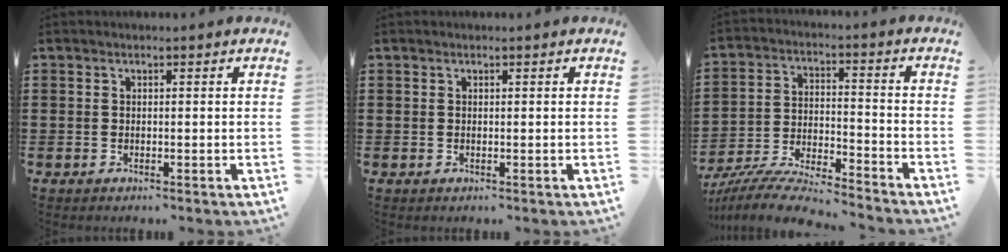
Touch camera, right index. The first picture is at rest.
{"total": 0.0}
{"total": 8.5, "force": [-8.1, 0.3, 2.6], "torque": [-0.062, 0.002, -0.162]}